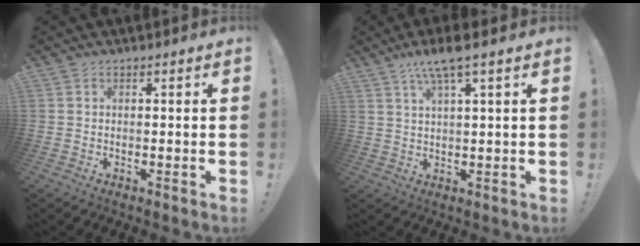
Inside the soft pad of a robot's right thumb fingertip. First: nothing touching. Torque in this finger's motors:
{"motor_torque": [0.53, 0.60, 0.44, 0.30, 0.00]}